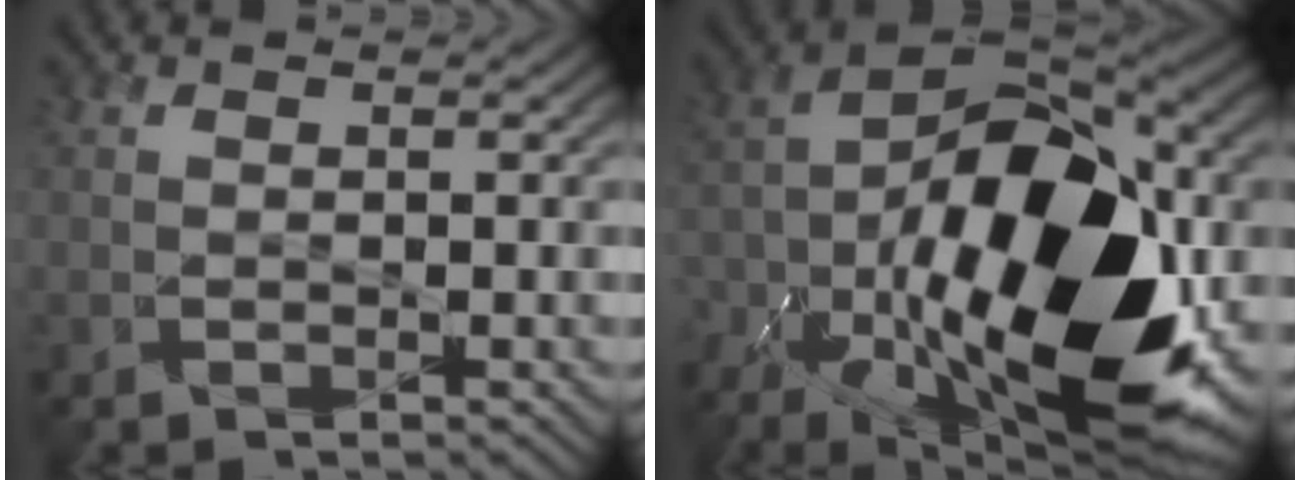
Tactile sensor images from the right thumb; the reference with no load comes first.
{"total": 20.7, "force": [-6.4, 10.5, 16.6], "torque": [-0.305, -0.029, -0.095]}